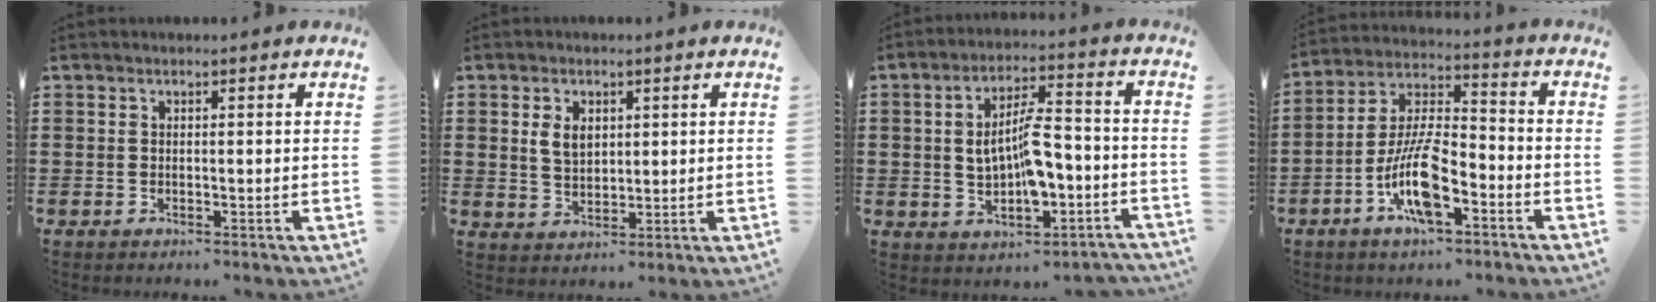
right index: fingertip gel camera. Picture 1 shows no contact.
{"total": 3.8, "force": [1.1, 2.5, 2.6], "torque": [-0.050, 0.007, 0.017]}
{"total": 8.2, "force": [-1.4, 3.6, 7.3], "torque": [-0.134, 0.006, -0.030]}
{"total": 11.2, "force": [-5.0, 3.9, 9.3], "torque": [-0.207, 0.000, -0.095]}